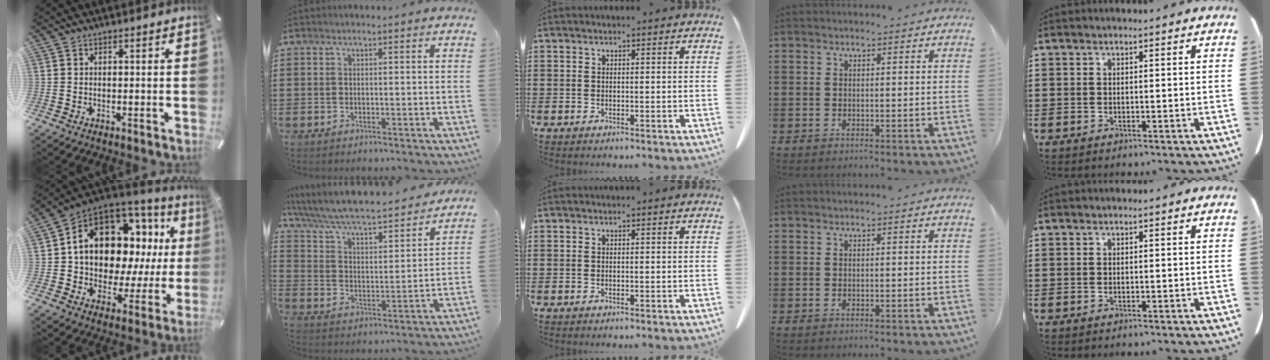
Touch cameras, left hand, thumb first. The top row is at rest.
{"thumb": {"total": 15.0, "force": [5.9, 10.5, 9.0], "torque": [-0.150, -0.055, 0.102]}, "index": {"total": 5.8, "force": [5.2, 0.3, 2.5], "torque": [-0.073, -0.046, 0.079]}}